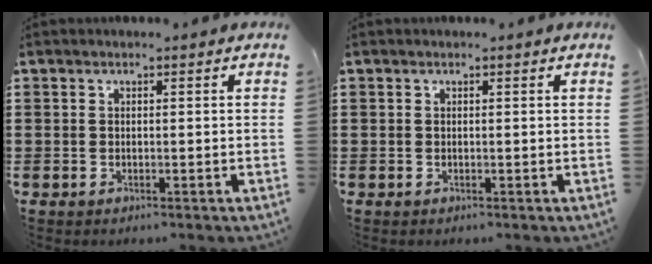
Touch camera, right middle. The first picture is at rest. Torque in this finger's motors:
{"motor_torque": [-2.14, 0.00, -0.01, -0.01]}